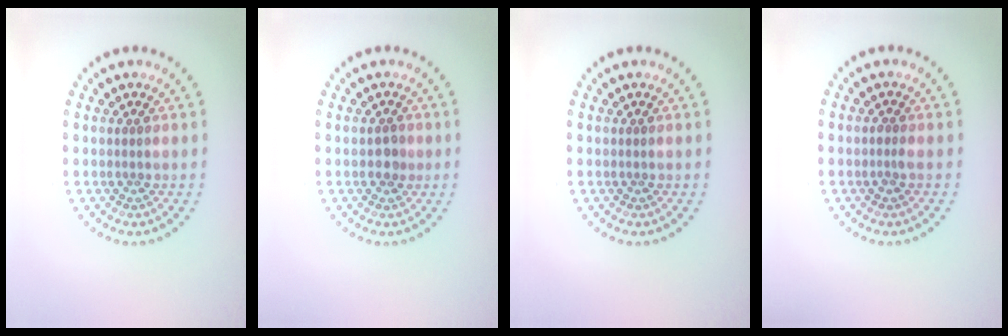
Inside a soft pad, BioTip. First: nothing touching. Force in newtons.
{"total": 1.3, "press": 1.2, "slide": 0.3}
{"total": 0.0}
{"total": 0.5, "press": 0.5, "slide": 0.1}